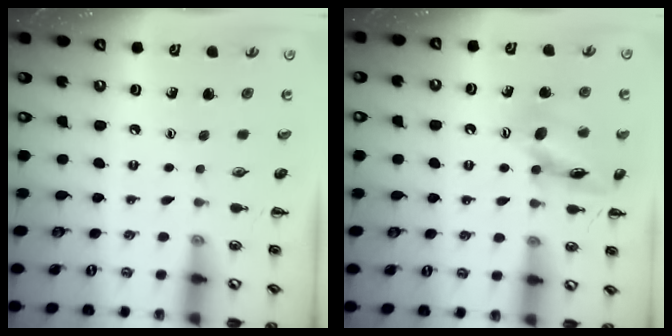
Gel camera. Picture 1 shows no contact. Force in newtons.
{"total": 13.7, "press": 13.6, "slide": 1.4}